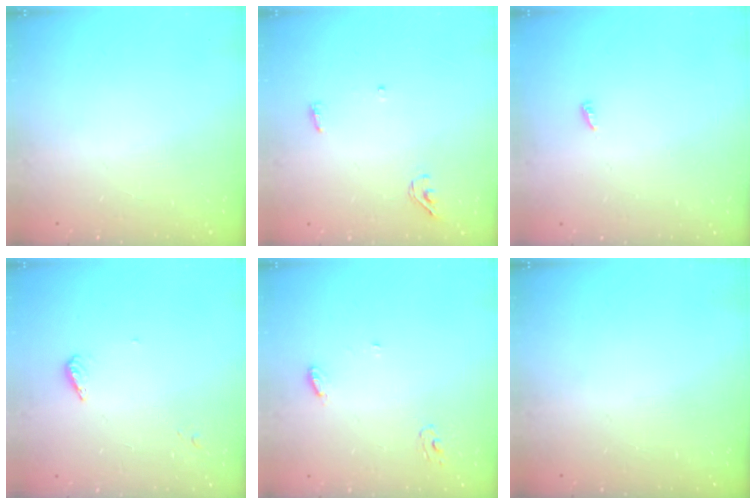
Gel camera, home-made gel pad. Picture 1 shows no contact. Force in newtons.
{"total": 3.8, "press": 3.5, "slide": 1.4}
{"total": 2.5, "press": 2.5, "slide": 0.2}
{"total": 3.9, "press": 3.9, "slide": 0.5}
{"total": 4.9, "press": 4.9, "slide": 0.3}
{"total": 0.0}